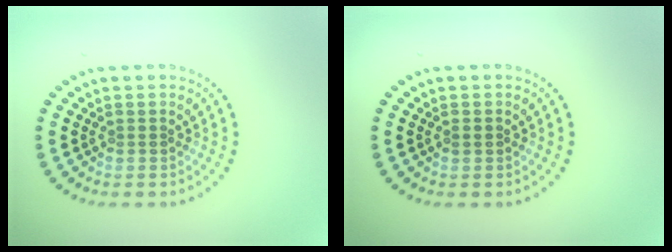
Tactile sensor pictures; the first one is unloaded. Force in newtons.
{"total": 0.6, "press": 0.6, "slide": 0.0}